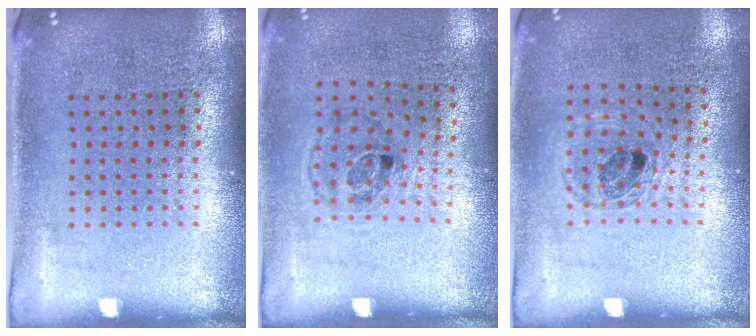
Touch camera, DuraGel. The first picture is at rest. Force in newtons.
{"total": 1.1, "press": 0.7, "slide": 0.9}
{"total": 0.9, "press": 0.9, "slide": 0.1}